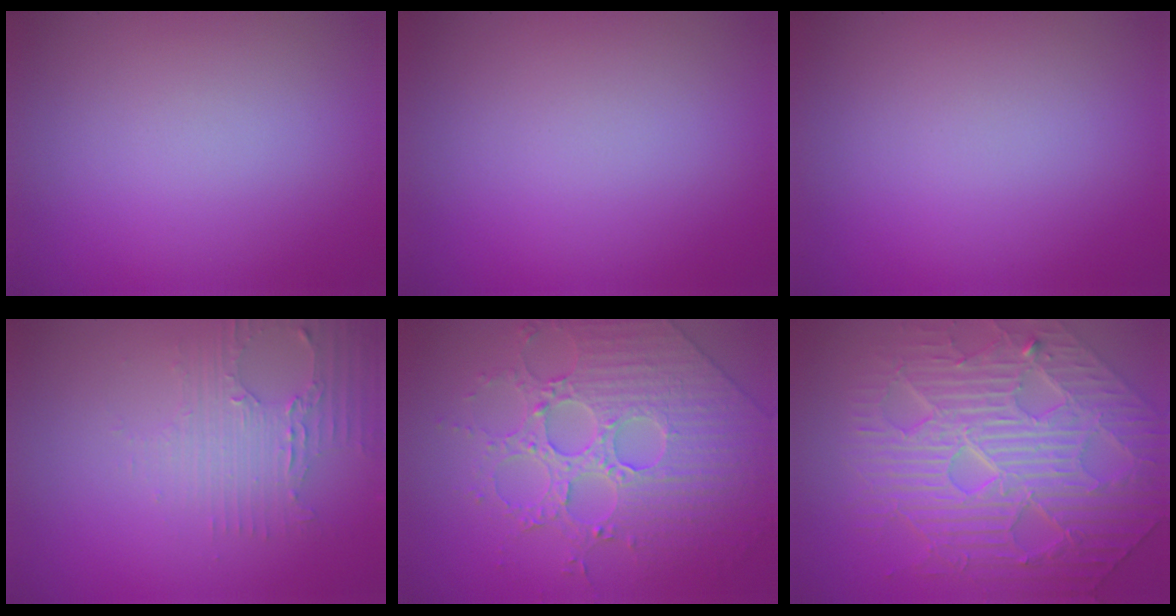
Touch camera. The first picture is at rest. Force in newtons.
{"total": 0.0}
{"total": 0.0}
{"total": 3.0, "press": 2.5, "slide": 1.7}
{"total": 5.2, "press": 5.1, "slide": 1.2}
{"total": 8.4, "press": 6.9, "slide": 4.9}